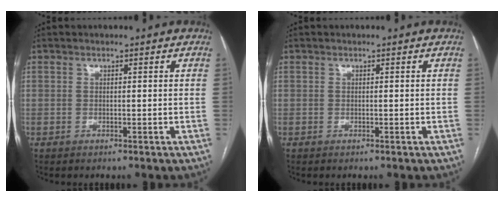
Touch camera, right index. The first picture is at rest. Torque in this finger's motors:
{"motor_torque": [0.00, 0.00, 0.01, 0.00]}